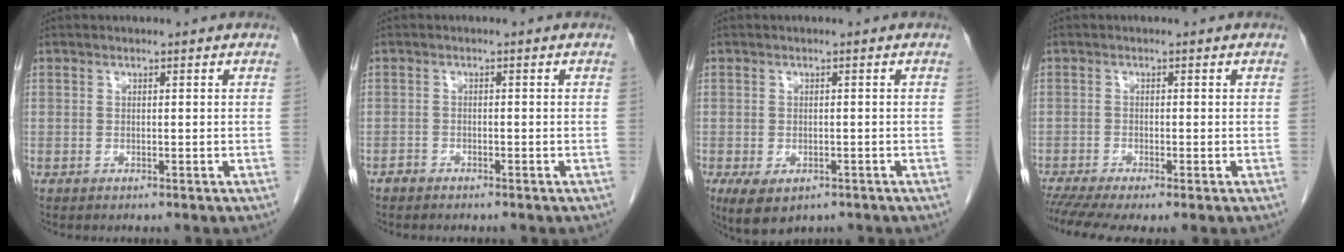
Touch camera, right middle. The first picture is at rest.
{"total": 1.0, "force": [-0.9, 0.5, 0.1], "torque": [-0.006, 0.002, -0.019]}
{"total": 5.4, "force": [-3.2, 2.9, 3.3], "torque": [-0.058, -0.009, -0.045]}
{"total": 5.6, "force": [-4.1, 0.7, 3.8], "torque": [-0.063, -0.009, -0.071]}